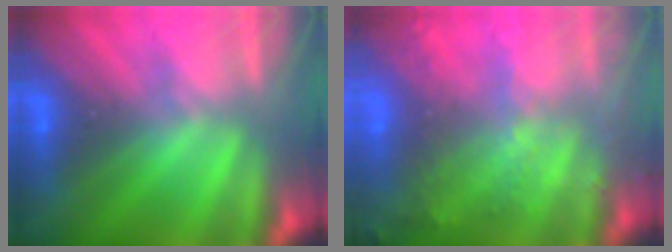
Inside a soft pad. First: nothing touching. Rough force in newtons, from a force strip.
{"total": 8.1}